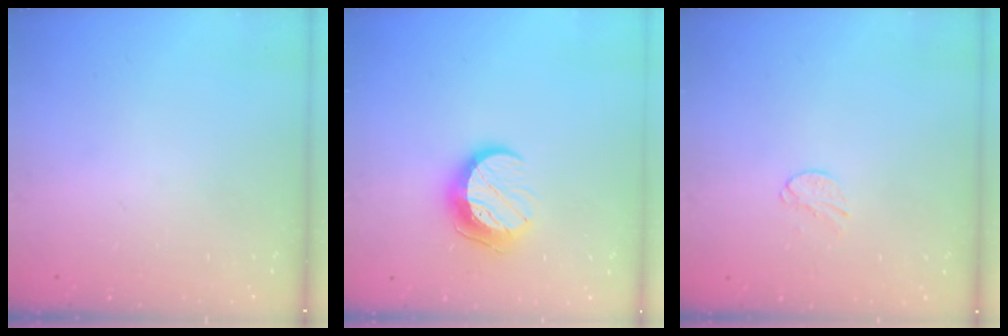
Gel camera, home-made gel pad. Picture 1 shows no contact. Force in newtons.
{"total": 10.7, "press": 10.7, "slide": 0.5}
{"total": 5.0, "press": 5.0, "slide": 0.4}